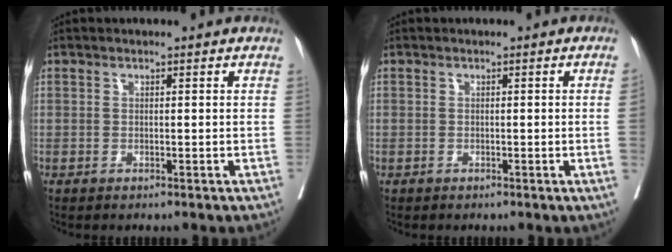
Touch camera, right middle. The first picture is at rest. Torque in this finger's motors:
{"motor_torque": [0.28, -0.27, -1.04, -0.21]}